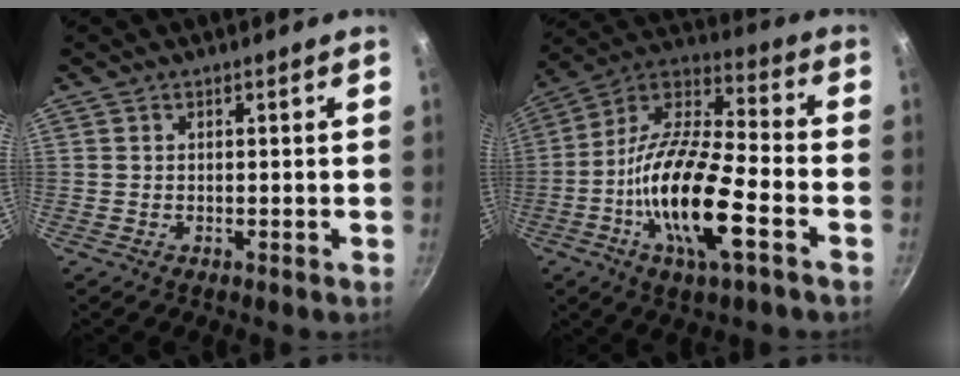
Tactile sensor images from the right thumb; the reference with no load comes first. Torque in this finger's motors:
{"motor_torque": [-0.11, 1.35, 1.79, -0.99, 0.23]}